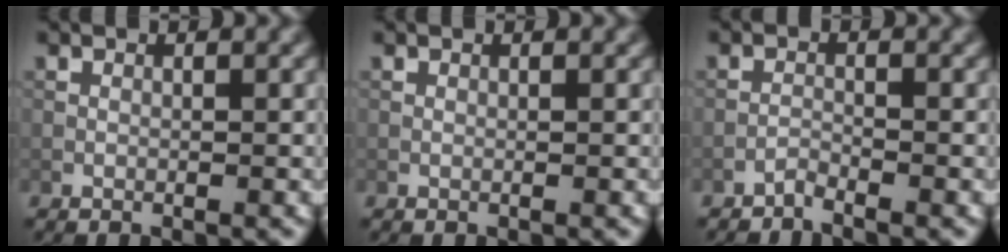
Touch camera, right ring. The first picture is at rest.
{"total": 0.0}
{"total": 1.0, "force": [-1.0, 0.0, 0.1], "torque": [0.000, 0.005, -0.024]}